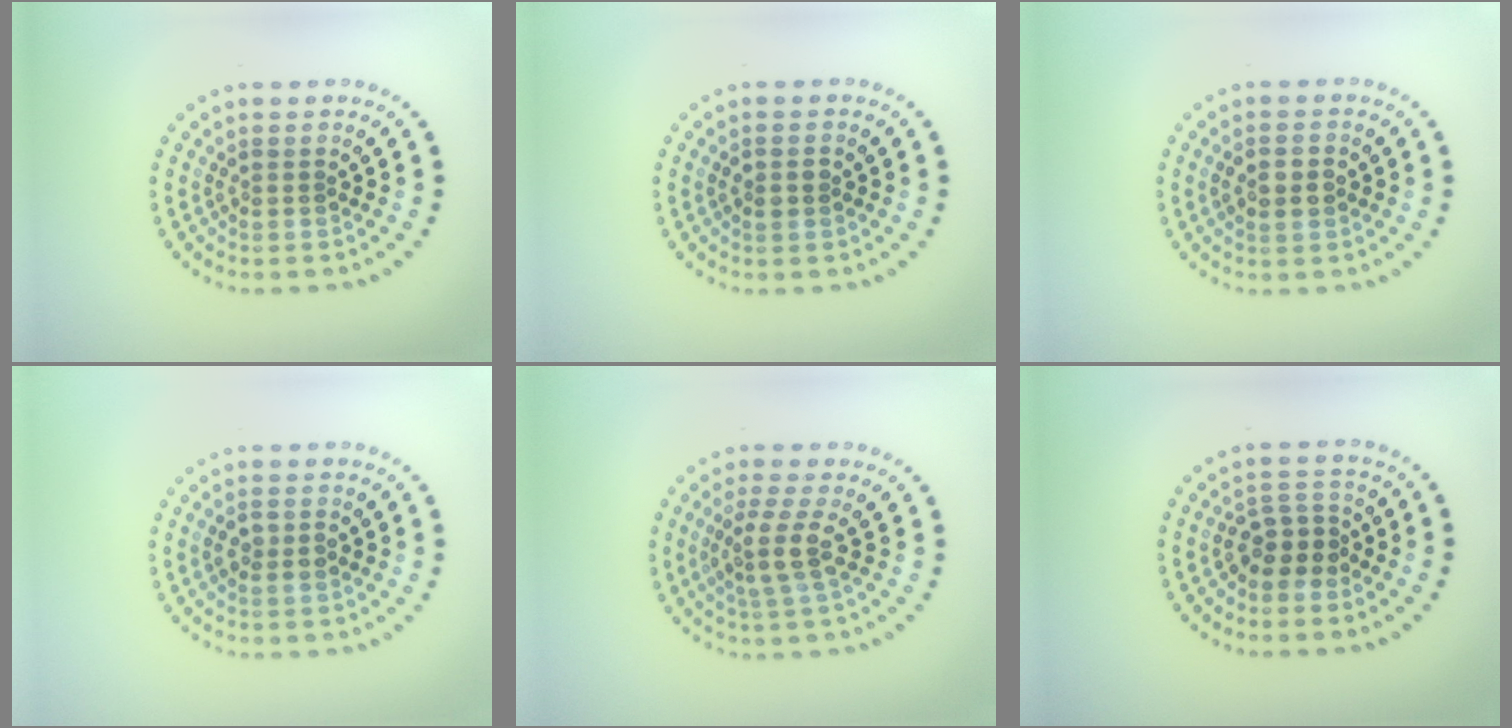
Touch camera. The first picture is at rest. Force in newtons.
{"total": 1.0, "press": 1.0, "slide": 0.2}
{"total": 2.8, "press": 2.8, "slide": 0.2}
{"total": 1.5, "press": 1.5, "slide": 0.2}
{"total": 2.9, "press": 2.4, "slide": 1.7}
{"total": 2.9, "press": 2.5, "slide": 1.4}